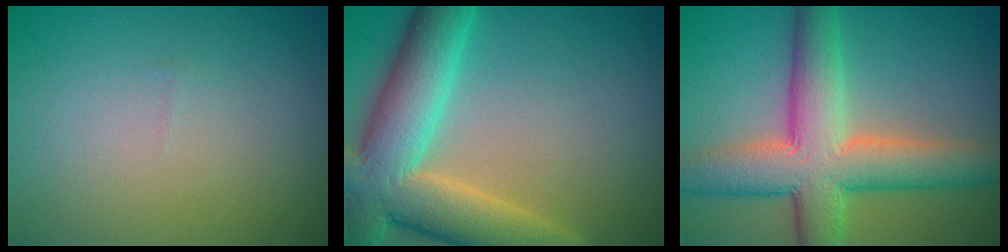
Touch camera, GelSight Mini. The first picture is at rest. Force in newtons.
{"total": 10.5, "press": 10.4, "slide": 1.0}
{"total": 8.9, "press": 8.9, "slide": 0.2}